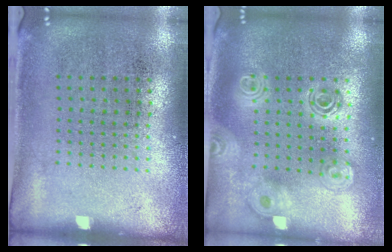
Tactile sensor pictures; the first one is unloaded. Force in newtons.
{"total": 1.8, "press": 1.6, "slide": 0.9}